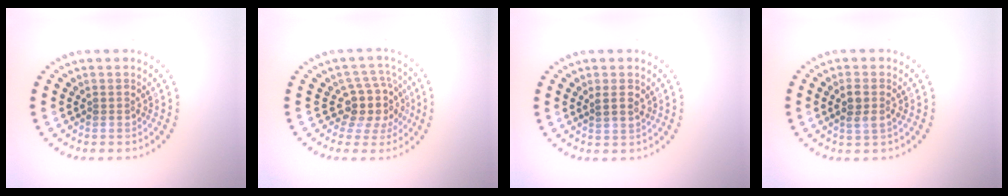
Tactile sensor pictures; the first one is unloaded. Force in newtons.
{"total": 4.0, "press": 3.1, "slide": 2.5}
{"total": 1.4, "press": 1.2, "slide": 0.6}
{"total": 2.0, "press": 1.9, "slide": 0.7}